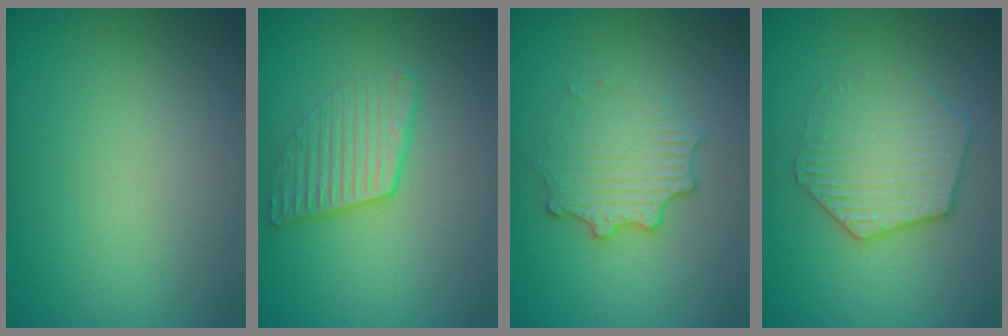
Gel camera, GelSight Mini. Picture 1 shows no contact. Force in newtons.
{"total": 2.3, "press": 1.9, "slide": 1.3}
{"total": 3.3, "press": 2.6, "slide": 2.0}
{"total": 3.4, "press": 3.3, "slide": 0.5}